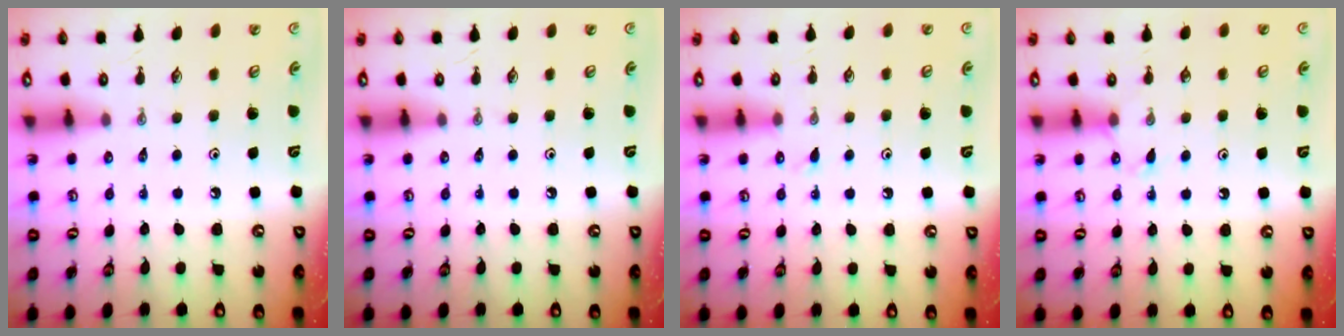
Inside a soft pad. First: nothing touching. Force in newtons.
{"total": 0.0}
{"total": 4.5, "press": 4.5, "slide": 0.6}
{"total": 5.7, "press": 5.7, "slide": 0.5}